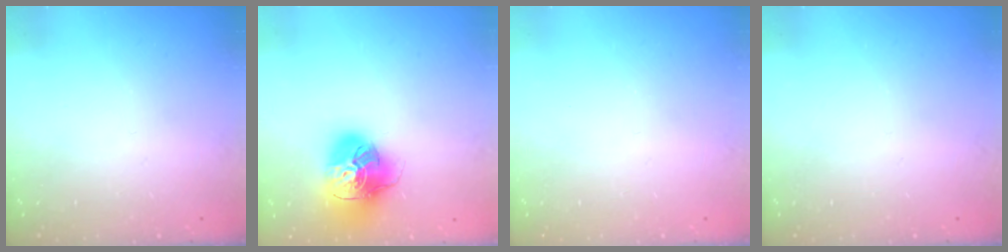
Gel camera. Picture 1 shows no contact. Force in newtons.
{"total": 19.5, "press": 19.4, "slide": 2.2}
{"total": 0.0}
{"total": 0.0}